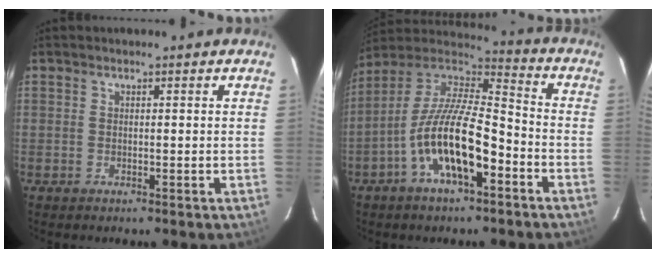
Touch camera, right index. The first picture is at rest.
{"total": 16.7, "force": [-7.1, 5.8, 13.9], "torque": [-0.266, 0.000, -0.136]}